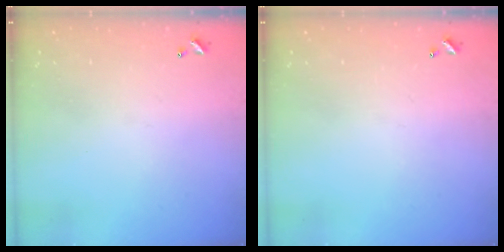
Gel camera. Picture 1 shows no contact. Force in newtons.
{"total": 0.0}